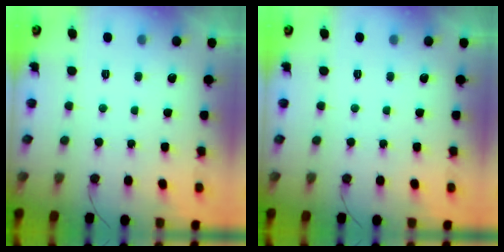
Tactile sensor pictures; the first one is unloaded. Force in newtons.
{"total": 0.0}